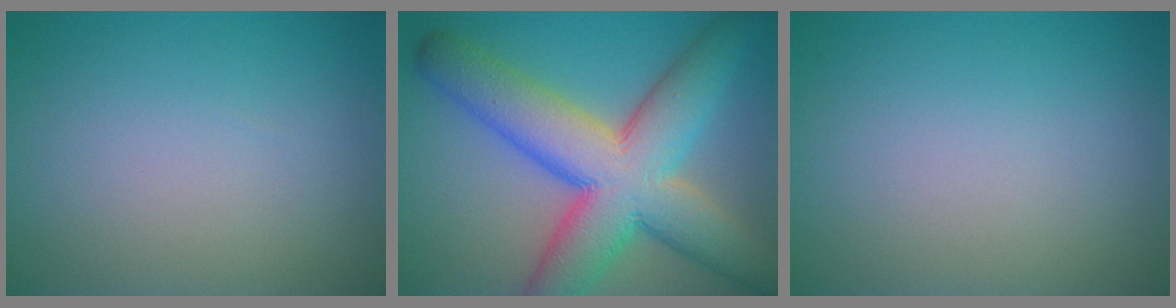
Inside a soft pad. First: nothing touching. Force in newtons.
{"total": 12.6, "press": 12.6, "slide": 0.4}
{"total": 0.0}